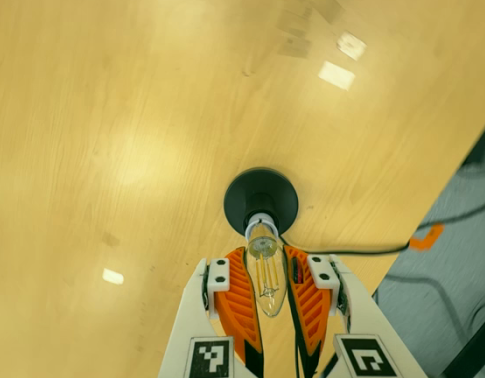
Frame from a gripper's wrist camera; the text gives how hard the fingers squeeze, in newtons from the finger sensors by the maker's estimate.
{"total": 18.5, "left": 19.2, "right": 17.7}